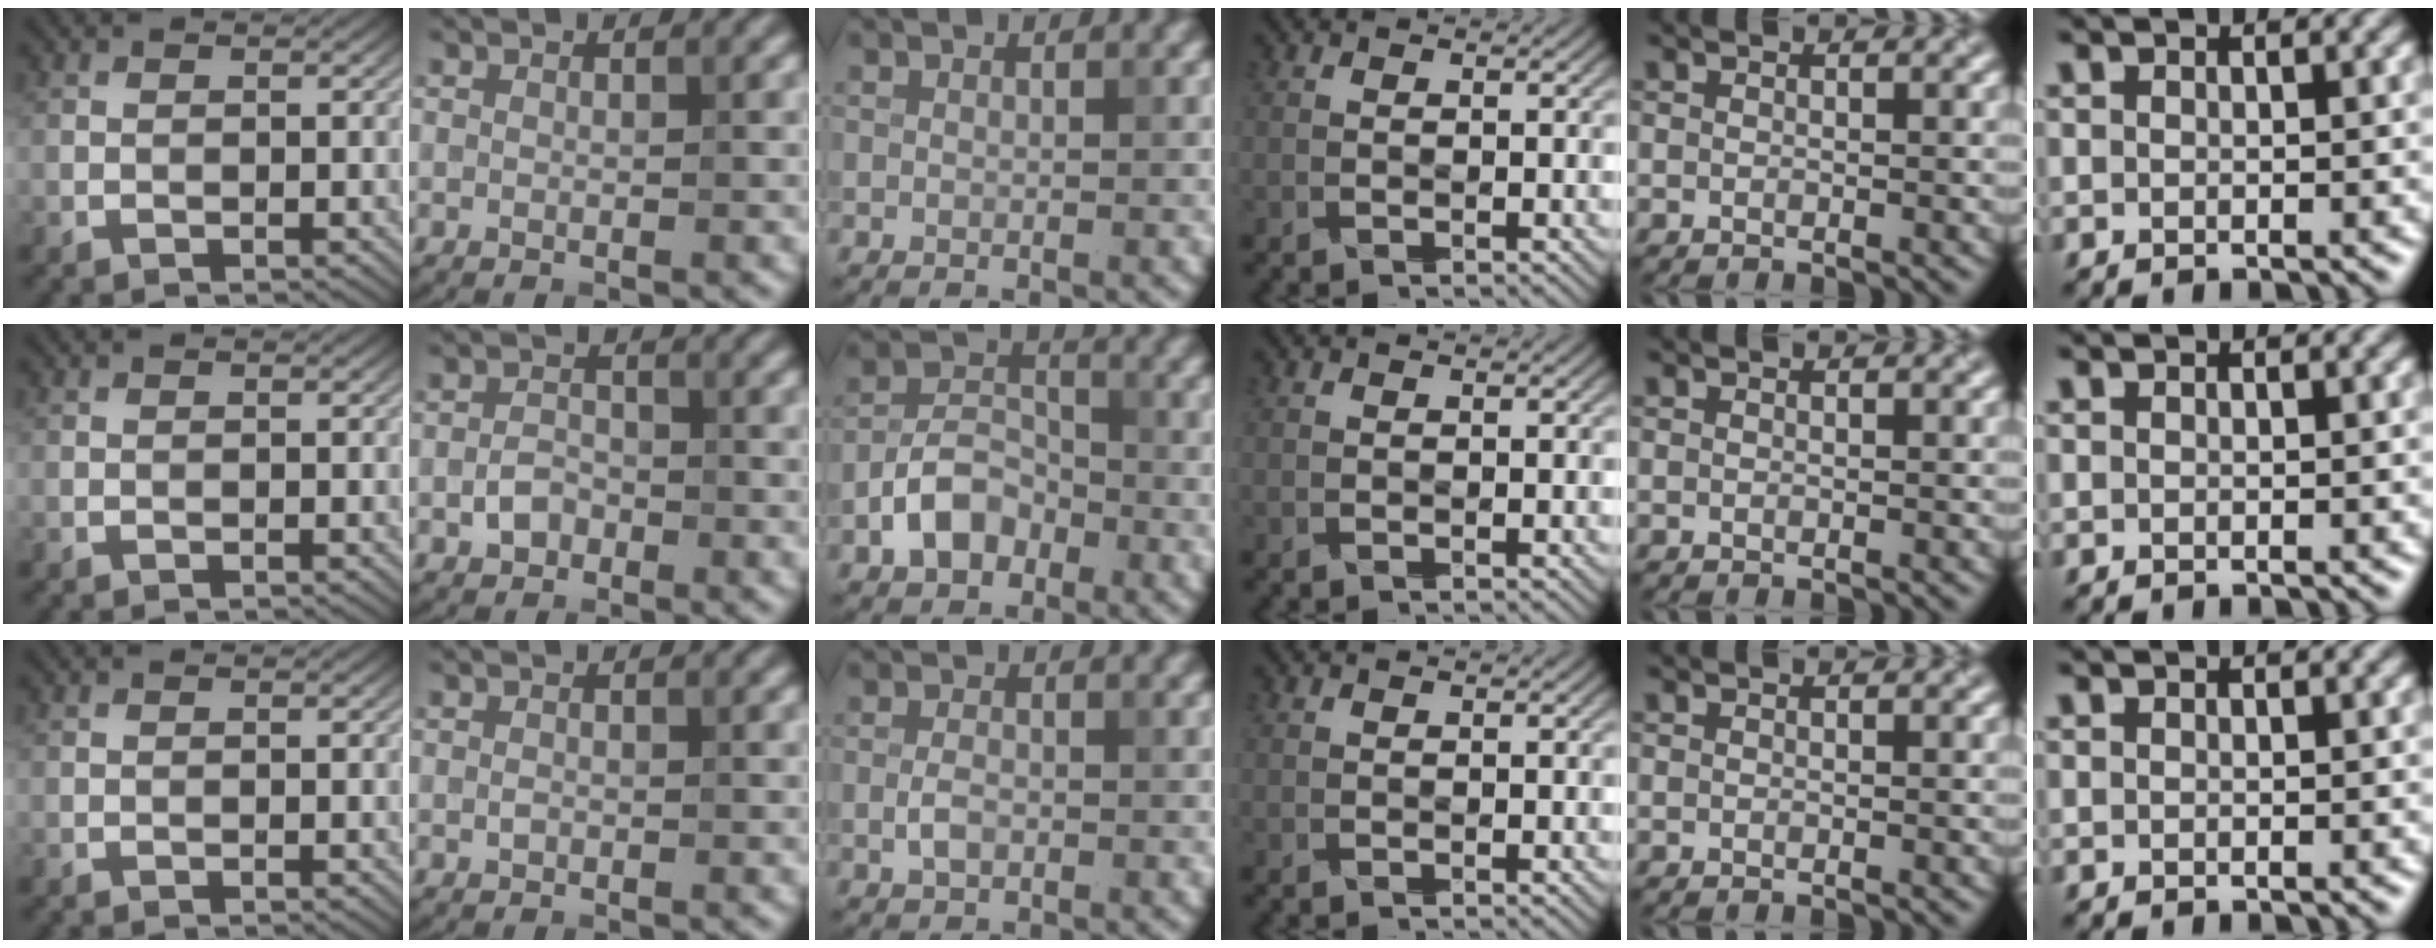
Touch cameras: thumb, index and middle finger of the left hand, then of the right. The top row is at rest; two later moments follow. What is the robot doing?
{"motion": "fold", "object": "receipt paper"}